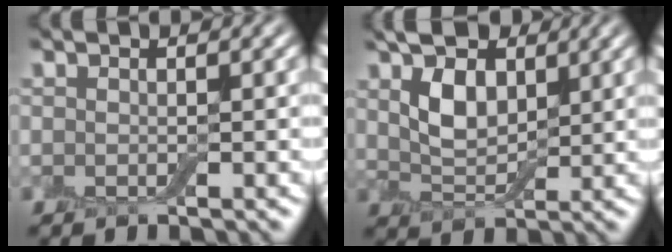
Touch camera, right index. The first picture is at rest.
{"total": 5.0, "force": [2.2, 3.0, 3.4], "torque": [-0.074, 0.002, 0.037]}